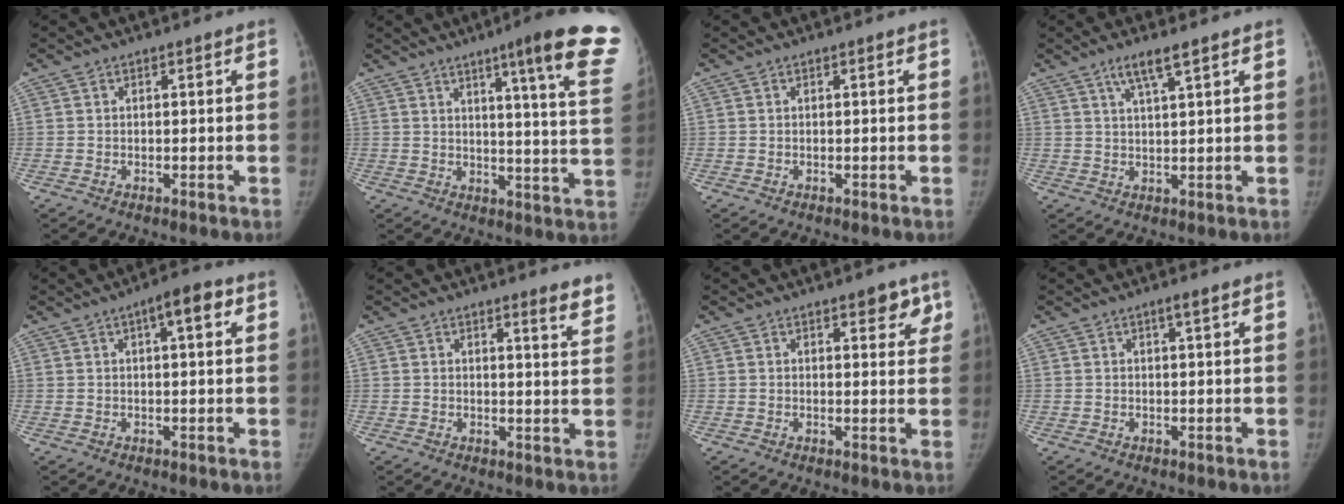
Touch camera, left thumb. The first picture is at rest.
{"total": 19.4, "force": [12.4, 1.1, 14.8], "torque": [-0.172, -0.067, 0.144]}
{"total": 0.0}
{"total": 4.5, "force": [2.8, 0.3, 3.5], "torque": [-0.071, -0.010, 0.058]}
{"total": 5.2, "force": [1.9, 1.5, 4.6], "torque": [-0.060, 0.012, 0.022]}
{"total": 4.3, "force": [3.6, 0.6, 2.4], "torque": [-0.019, -0.026, 0.036]}
{"total": 4.2, "force": [2.5, 2.0, 2.8], "torque": [-0.006, -0.009, 0.026]}
{"total": 1.3, "force": [0.7, 0.0, 1.1], "torque": [-0.019, -0.001, 0.011]}